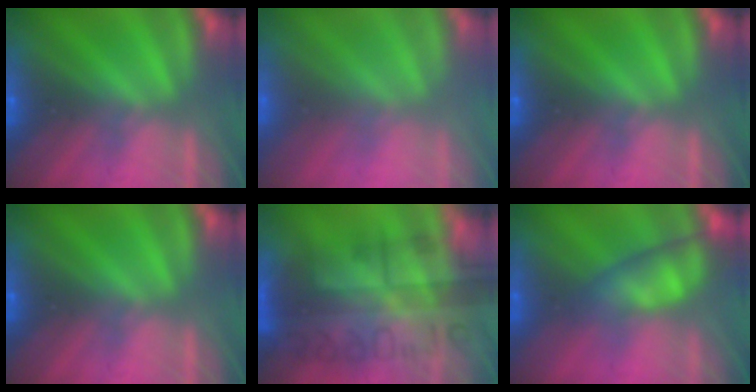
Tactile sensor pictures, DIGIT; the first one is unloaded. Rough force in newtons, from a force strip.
{"total": 3.1}
{"total": 0.0}
{"total": 0.0}
{"total": 7.7}
{"total": 4.6}